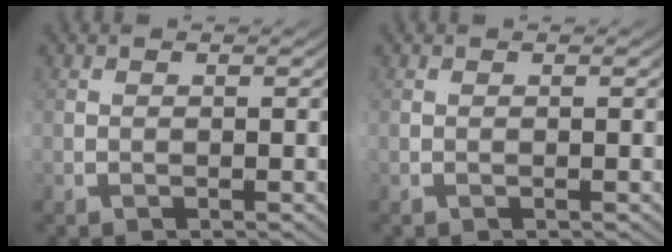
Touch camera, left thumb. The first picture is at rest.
{"total": 0.0}